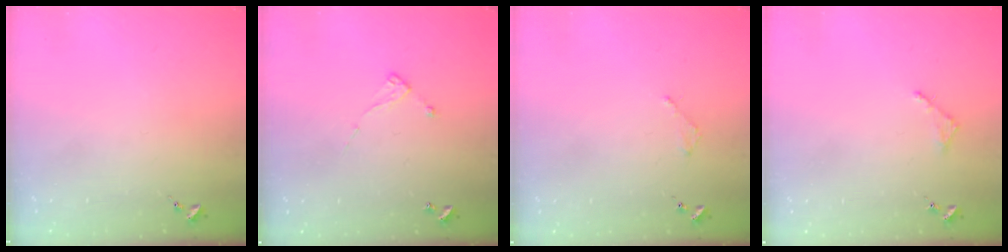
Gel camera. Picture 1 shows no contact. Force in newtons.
{"total": 6.4, "press": 6.4, "slide": 0.4}
{"total": 2.0, "press": 2.0, "slide": 0.3}
{"total": 2.8, "press": 2.7, "slide": 0.3}